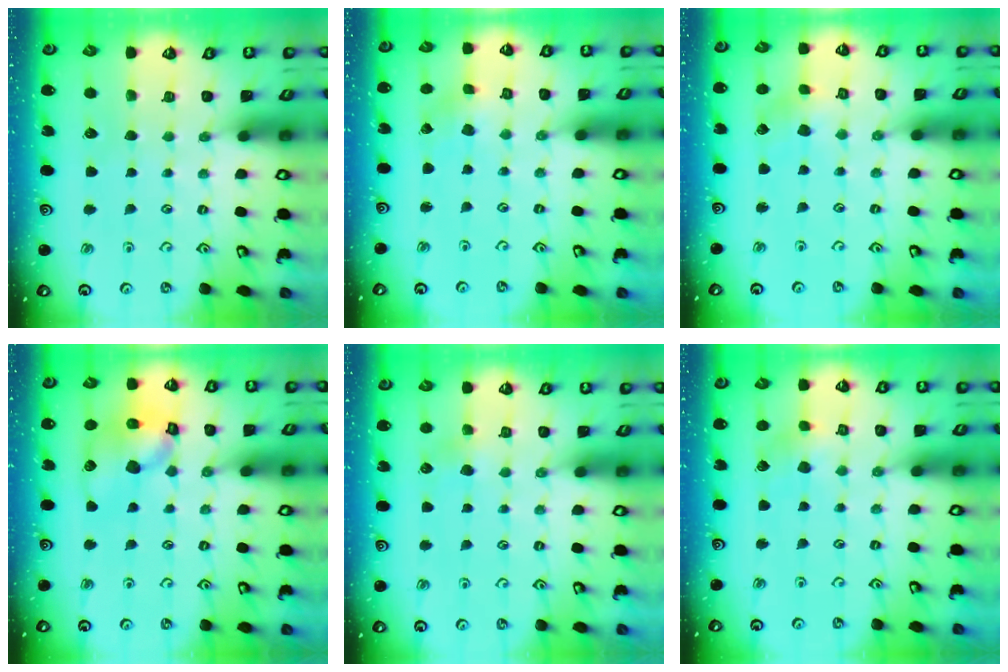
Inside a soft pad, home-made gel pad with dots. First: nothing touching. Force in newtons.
{"total": 1.1, "press": 1.0, "slide": 0.1}
{"total": 2.9, "press": 2.9, "slide": 0.3}
{"total": 12.5, "press": 12.4, "slide": 1.7}
{"total": 2.6, "press": 2.6, "slide": 0.5}
{"total": 3.8, "press": 3.8, "slide": 0.3}